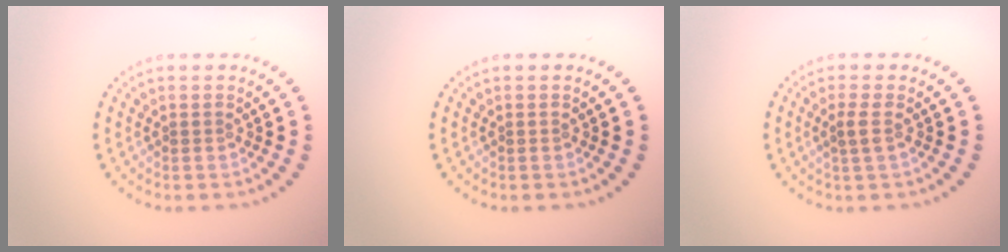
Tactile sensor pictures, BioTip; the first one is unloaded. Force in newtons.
{"total": 0.0}
{"total": 1.3, "press": 1.0, "slide": 0.8}